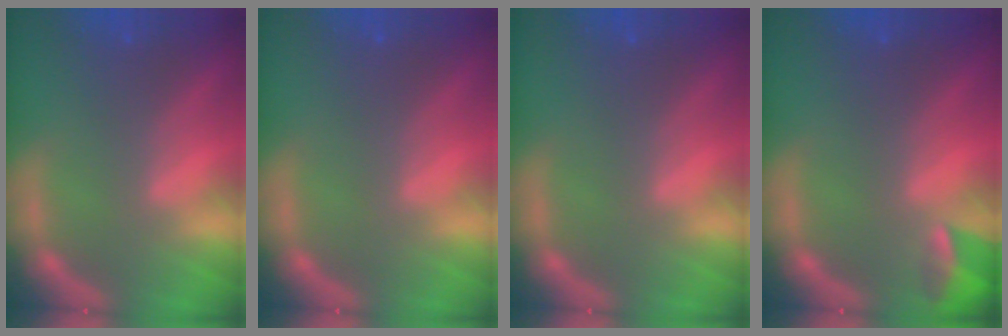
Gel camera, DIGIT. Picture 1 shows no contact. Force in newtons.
{"total": 0.0}
{"total": 0.0}
{"total": 2.9}